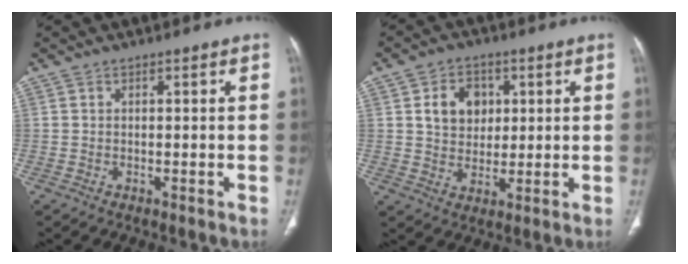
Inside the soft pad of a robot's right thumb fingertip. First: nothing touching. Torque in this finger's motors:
{"motor_torque": [-1.00, 0.95, 0.75, -0.01, 0.03]}